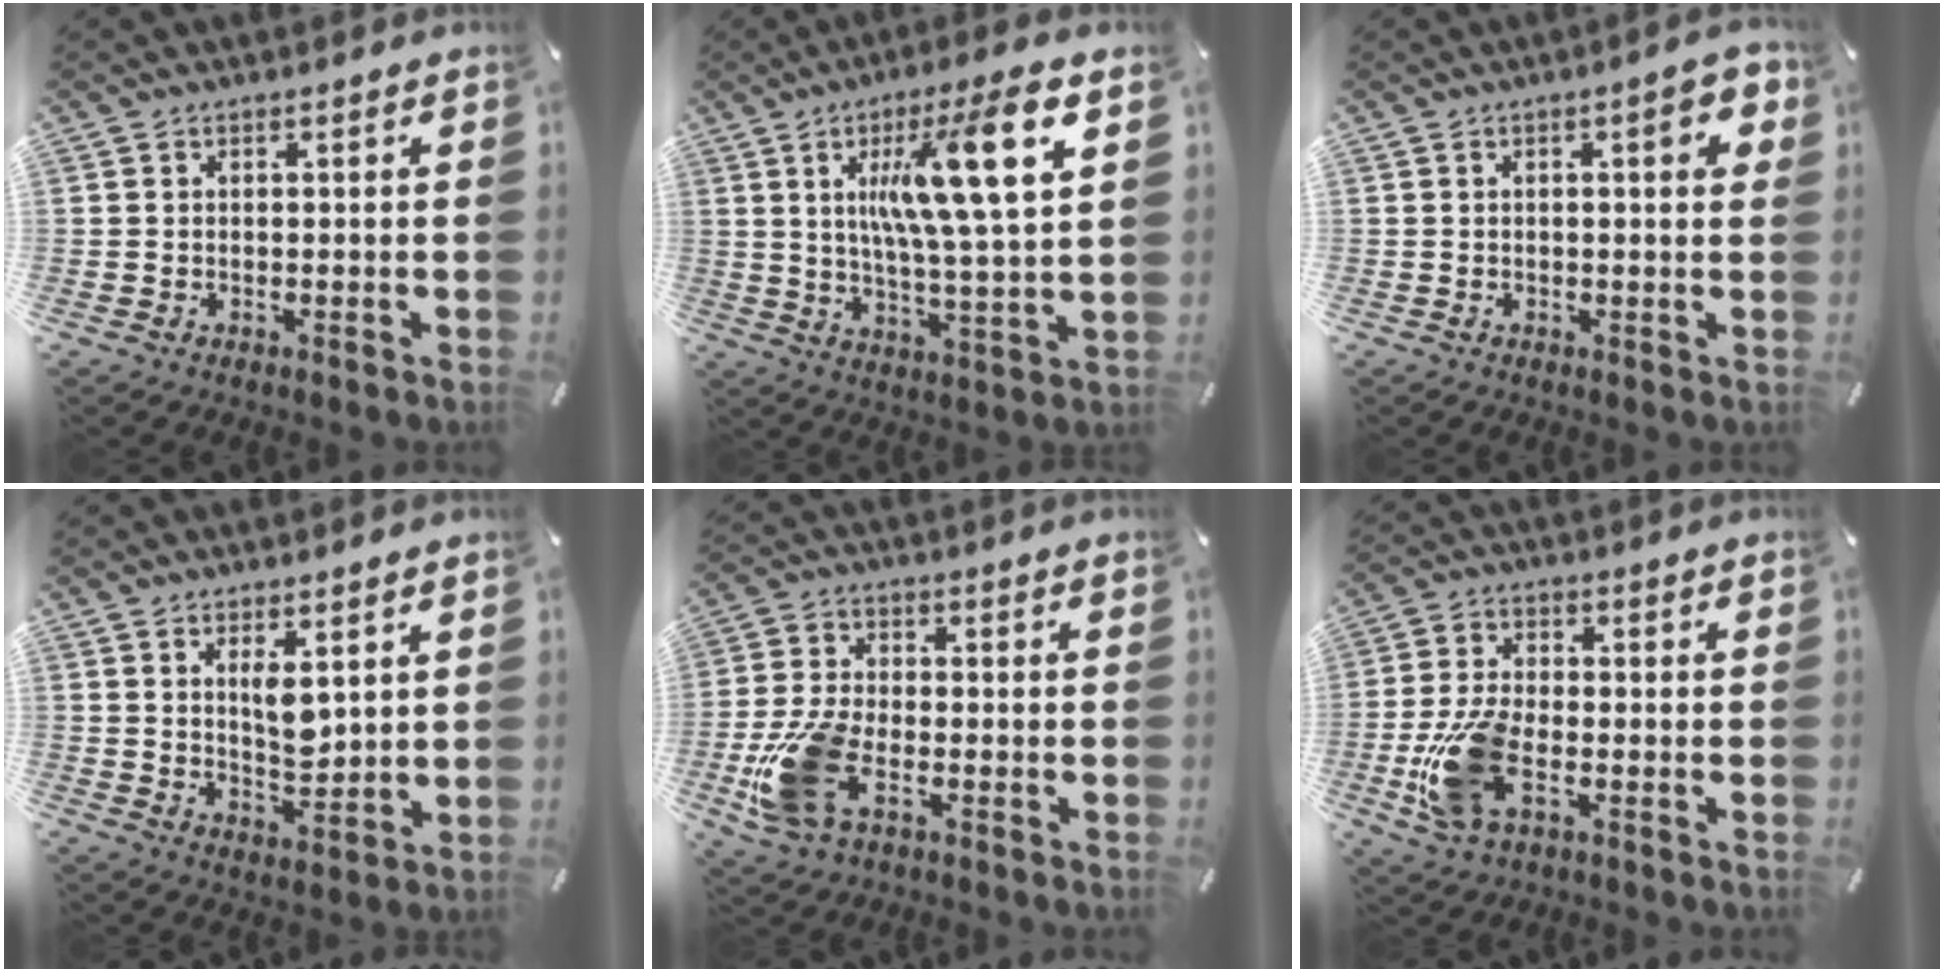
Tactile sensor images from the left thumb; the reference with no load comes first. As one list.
[{"total": 16.4, "force": [6.4, 2.9, 14.8], "torque": [-0.250, -0.016, 0.090]}, {"total": 5.4, "force": [1.5, 1.7, 4.9], "torque": [-0.063, -0.002, 0.017]}, {"total": 6.2, "force": [3.0, 2.7, 4.8], "torque": [-0.072, -0.023, 0.047]}, {"total": 12.5, "force": [-4.9, 6.8, 9.2], "torque": [-0.204, 0.004, -0.089]}, {"total": 12.4, "force": [-4.1, 6.3, 9.9], "torque": [-0.217, -0.003, -0.072]}]